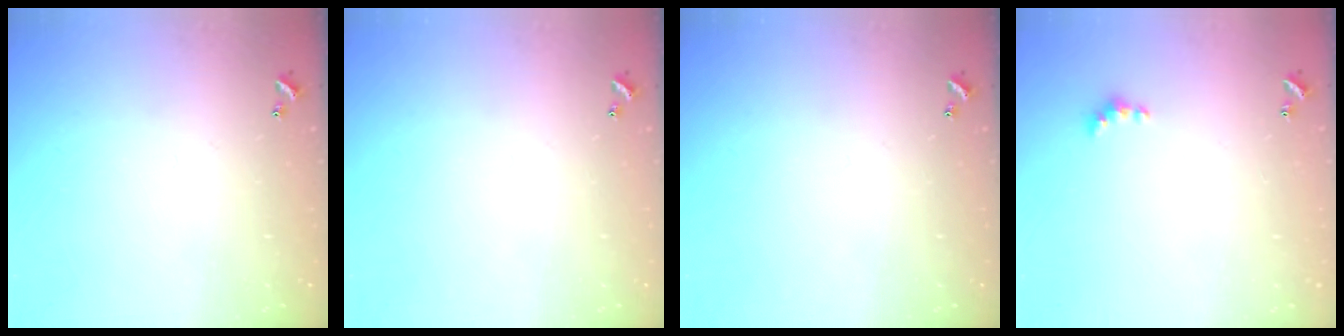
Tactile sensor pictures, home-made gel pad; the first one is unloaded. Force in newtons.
{"total": 0.0}
{"total": 0.0}
{"total": 2.8, "press": 2.8, "slide": 0.5}